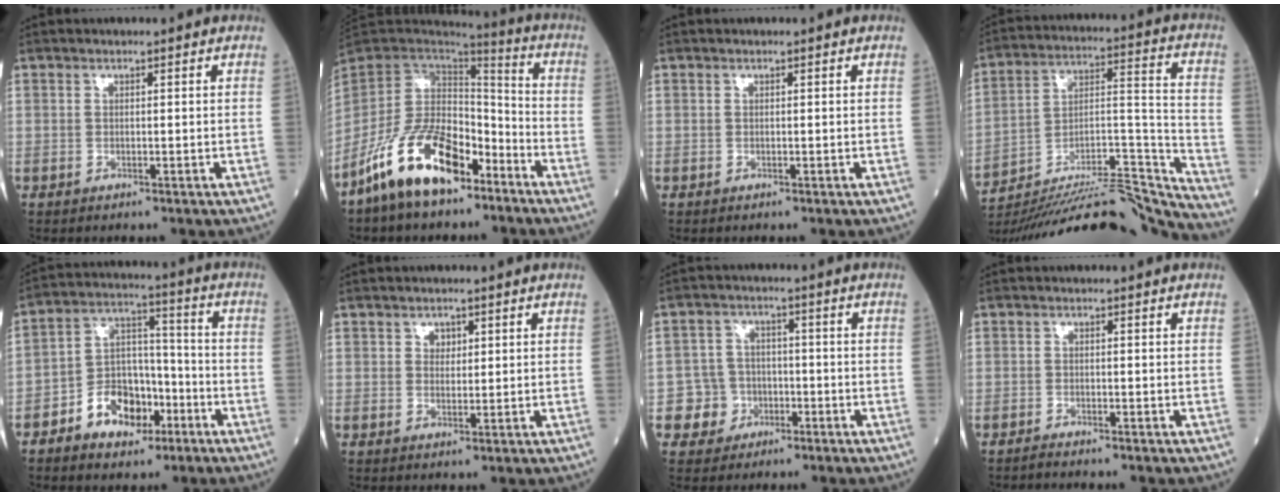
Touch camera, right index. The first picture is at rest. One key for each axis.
{"total": 15.6, "fx": -9.7, "fy": 7.0, "fz": 10.1, "tx": -0.205, "ty": 0.009, "tz": -0.184}
{"total": 0.0}
{"total": 29.1, "fx": -27.4, "fy": 1.4, "fz": 9.6, "tx": -0.135, "ty": -0.003, "tz": -0.416}
{"total": 10.1, "fx": -5.2, "fy": 6.5, "fz": 5.7, "tx": -0.112, "ty": 0.029, "tz": -0.089}
{"total": 1.7, "fx": 0.8, "fy": 1.3, "fz": 0.8, "tx": -0.009, "ty": -0.002, "tz": 0.013}
{"total": 5.2, "fx": -2.1, "fy": 4.7, "fz": 0.0, "tx": 0.008, "ty": 0.018, "tz": -0.034}
{"total": 1.9, "fx": -1.8, "fy": -0.2, "fz": 0.6, "tx": -0.011, "ty": 0.000, "tz": -0.027}